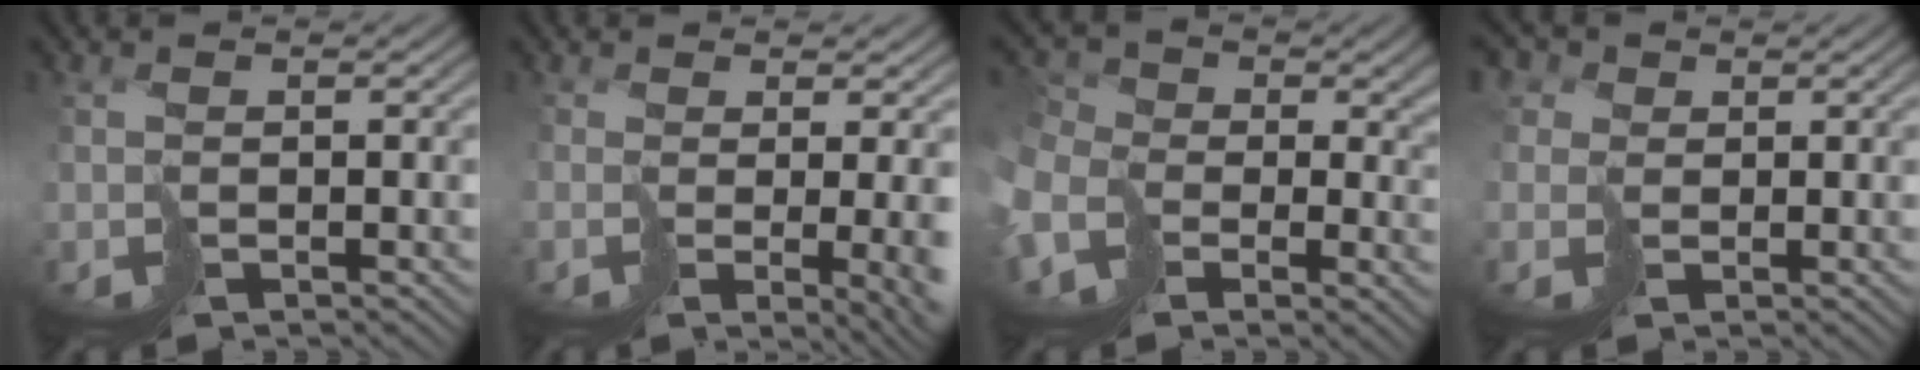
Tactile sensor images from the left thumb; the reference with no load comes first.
{"total": 6.0, "force": [-0.9, 1.4, 5.7], "torque": [-0.069, -0.028, 0.017]}
{"total": 10.3, "force": [-2.9, 7.7, 6.3], "torque": [-0.174, -0.032, -0.042]}
{"total": 3.9, "force": [1.4, 3.5, 1.1], "torque": [-0.045, 0.006, 0.010]}